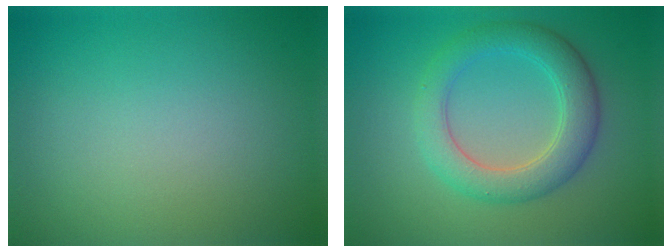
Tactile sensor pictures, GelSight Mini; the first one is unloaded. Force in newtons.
{"total": 4.8, "press": 4.8, "slide": 0.0}